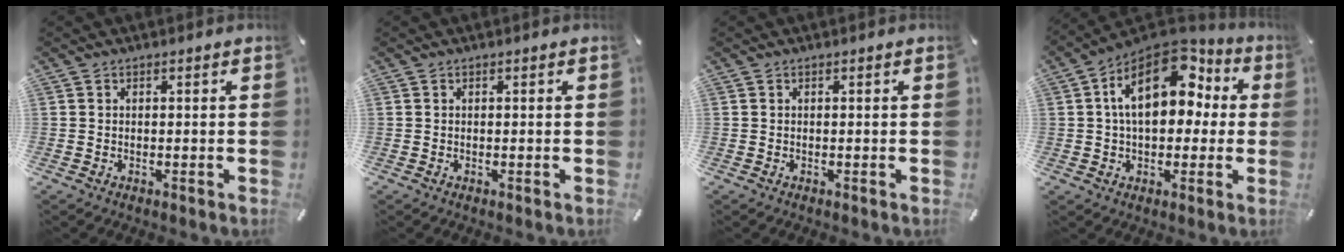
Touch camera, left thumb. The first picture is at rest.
{"total": 0.0}
{"total": 0.0}
{"total": 18.4, "force": [4.6, 11.8, 13.4], "torque": [-0.223, -0.011, 0.077]}